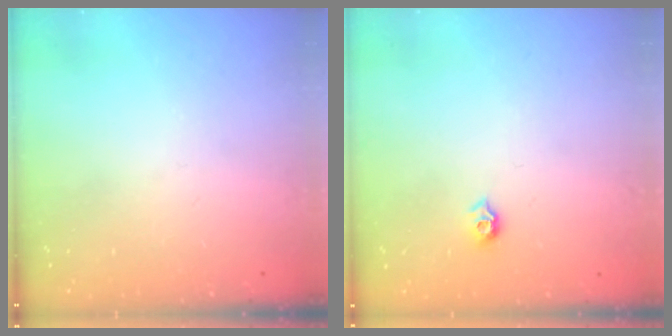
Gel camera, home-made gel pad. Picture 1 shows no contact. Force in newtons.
{"total": 5.8, "press": 5.8, "slide": 0.8}